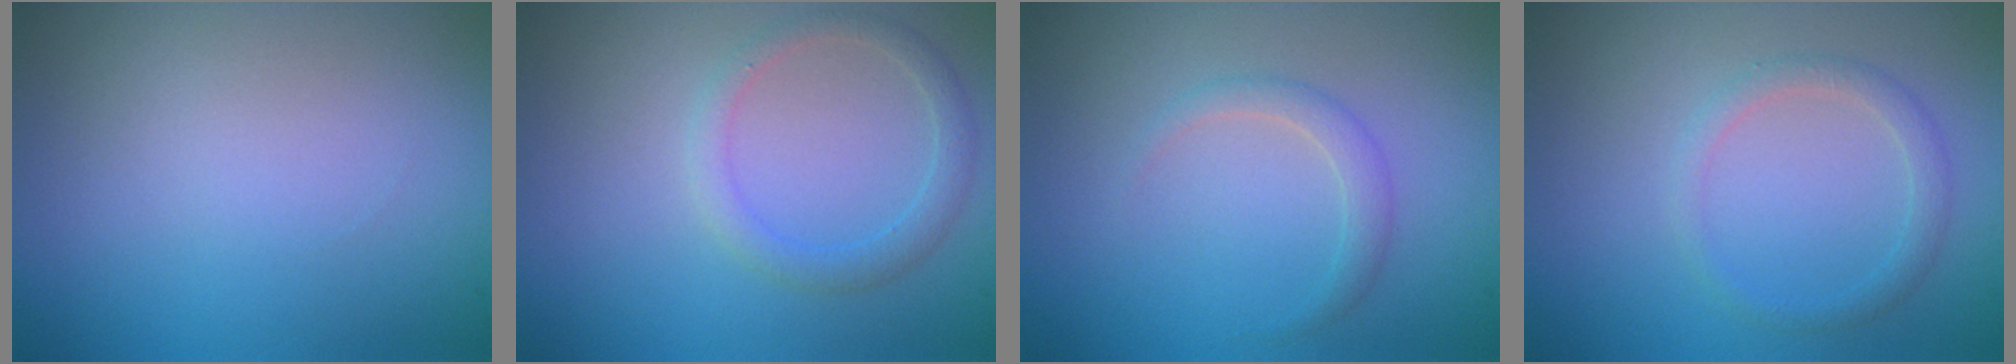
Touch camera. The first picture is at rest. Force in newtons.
{"total": 1.9, "press": 1.9, "slide": 0.1}
{"total": 1.4, "press": 1.4, "slide": 0.1}
{"total": 1.5, "press": 1.5, "slide": 0.1}